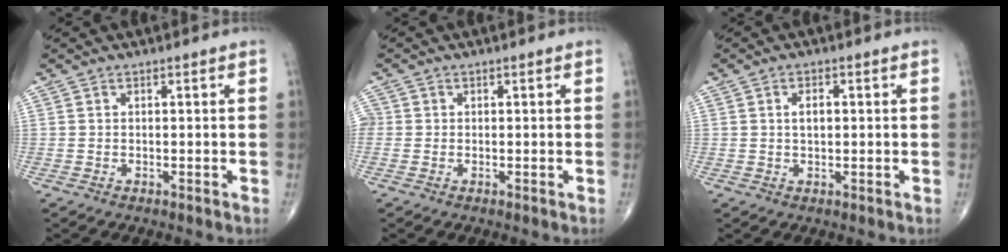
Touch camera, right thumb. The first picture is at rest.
{"total": 1.6, "force": [0.0, 1.5, 0.6], "torque": [-0.005, 0.004, -0.003]}
{"total": 2.5, "force": [0.4, 1.4, 2.1], "torque": [-0.030, 0.003, 0.005]}